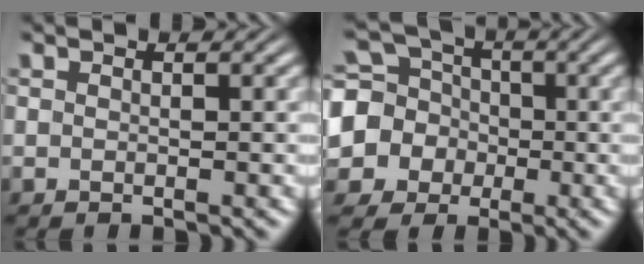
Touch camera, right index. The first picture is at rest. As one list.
[{"total": 13.0, "force": [-1.8, 12.2, 3.9], "torque": [-0.130, -0.047, -0.036]}]